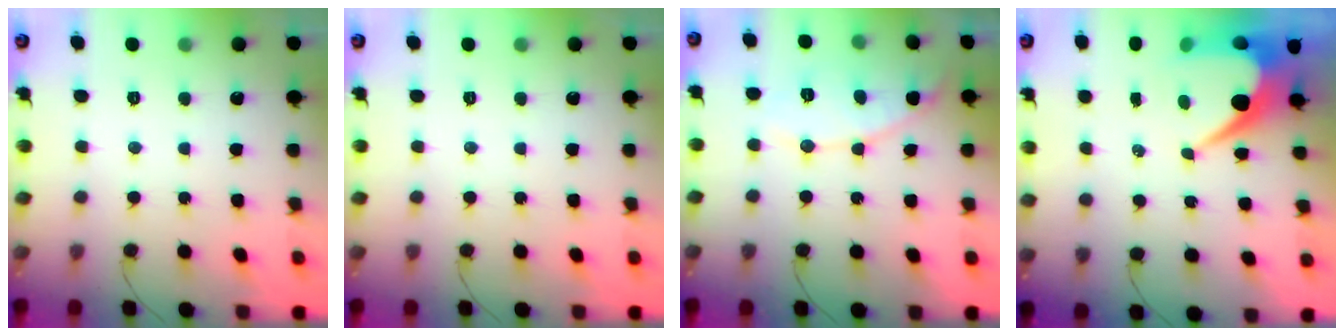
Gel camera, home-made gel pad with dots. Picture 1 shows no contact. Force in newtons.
{"total": 0.0}
{"total": 8.1, "press": 8.1, "slide": 0.4}
{"total": 10.2, "press": 10.1, "slide": 0.9}